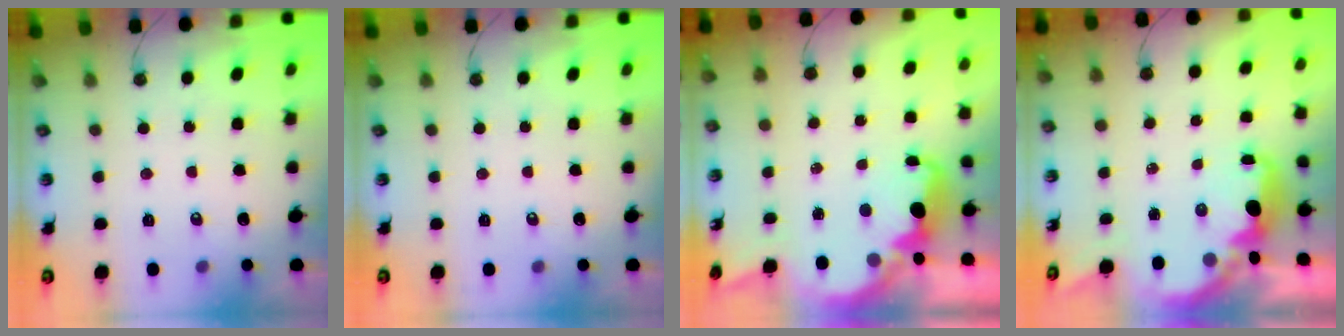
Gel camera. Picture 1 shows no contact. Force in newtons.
{"total": 0.0}
{"total": 5.6, "press": 5.6, "slide": 0.5}
{"total": 3.6, "press": 3.6, "slide": 0.4}